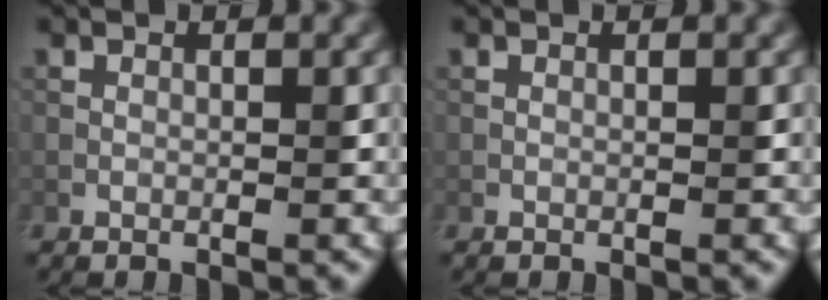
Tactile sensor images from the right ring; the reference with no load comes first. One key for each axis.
{"total": 0.0}